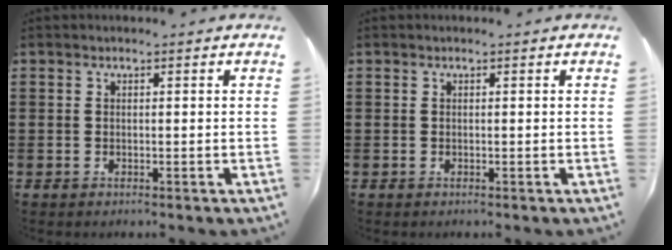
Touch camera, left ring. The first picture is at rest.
{"total": 0.0}